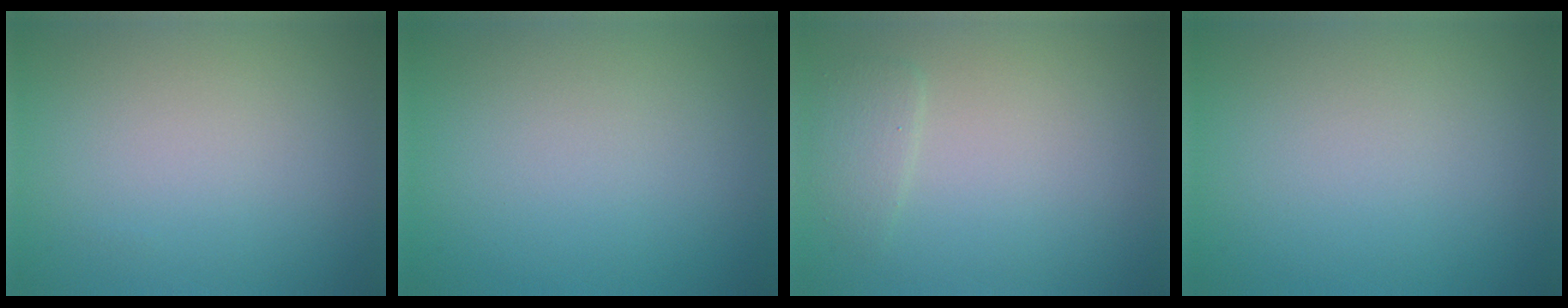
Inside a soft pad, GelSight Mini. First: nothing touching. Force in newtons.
{"total": 0.0}
{"total": 1.4, "press": 1.4, "slide": 0.1}
{"total": 0.0}